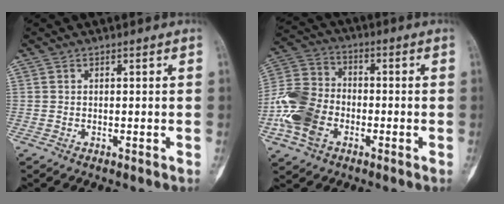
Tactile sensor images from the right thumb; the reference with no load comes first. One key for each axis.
{"total": 13.4, "fx": -4.1, "fy": 9.7, "fz": 8.2, "tx": -0.164, "ty": 0.021, "tz": -0.086}